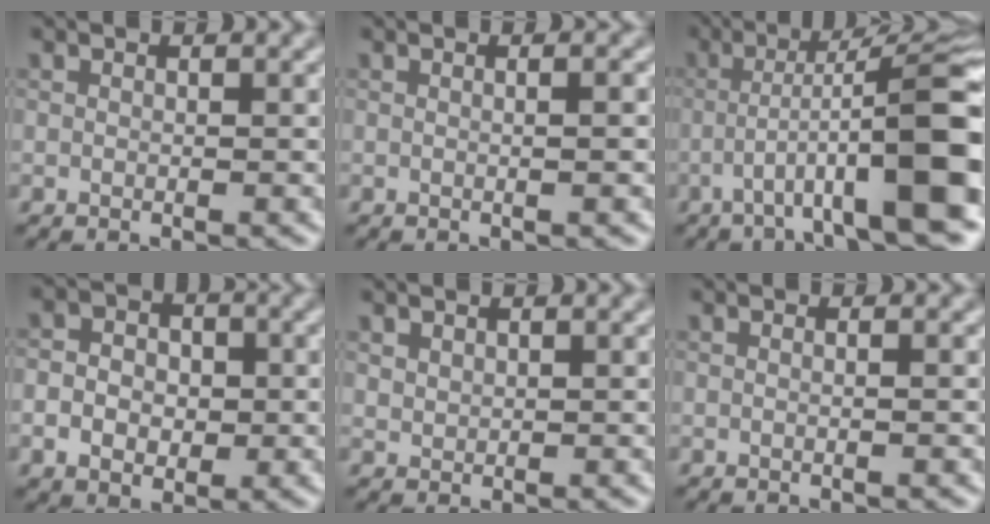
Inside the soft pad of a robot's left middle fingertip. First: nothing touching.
{"total": 2.2, "force": [0.1, 1.0, 1.9], "torque": [-0.020, -0.006, -0.017]}
{"total": 10.3, "force": [-2.7, 1.8, 9.7], "torque": [-0.144, 0.014, -0.048]}
{"total": 4.4, "force": [-0.5, 3.5, 2.6], "torque": [-0.039, -0.007, -0.023]}
{"total": 1.2, "force": [0.8, 0.8, 0.3], "torque": [-0.013, -0.007, 0.016]}
{"total": 1.3, "force": [0.0, 0.7, 1.1], "torque": [-0.013, -0.010, -0.016]}